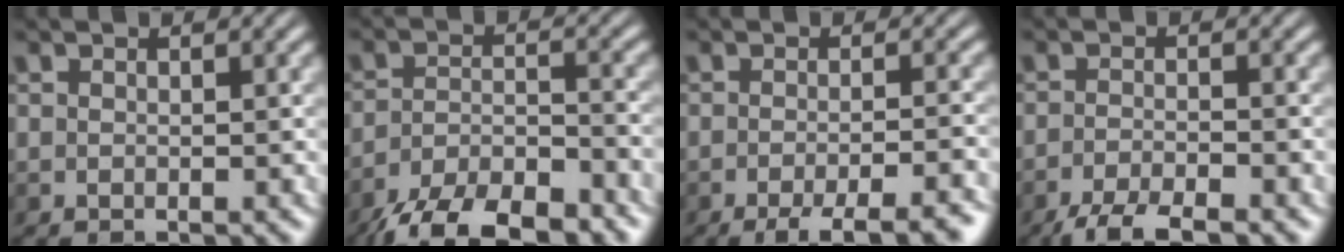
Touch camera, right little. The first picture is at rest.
{"total": 7.3, "force": [-6.5, 1.4, 3.1], "torque": [-0.058, -0.002, -0.122]}
{"total": 4.8, "force": [-3.2, 0.7, 3.5], "torque": [-0.044, -0.001, -0.051]}
{"total": 4.4, "force": [-3.7, 0.5, 2.4], "torque": [-0.054, -0.001, -0.074]}